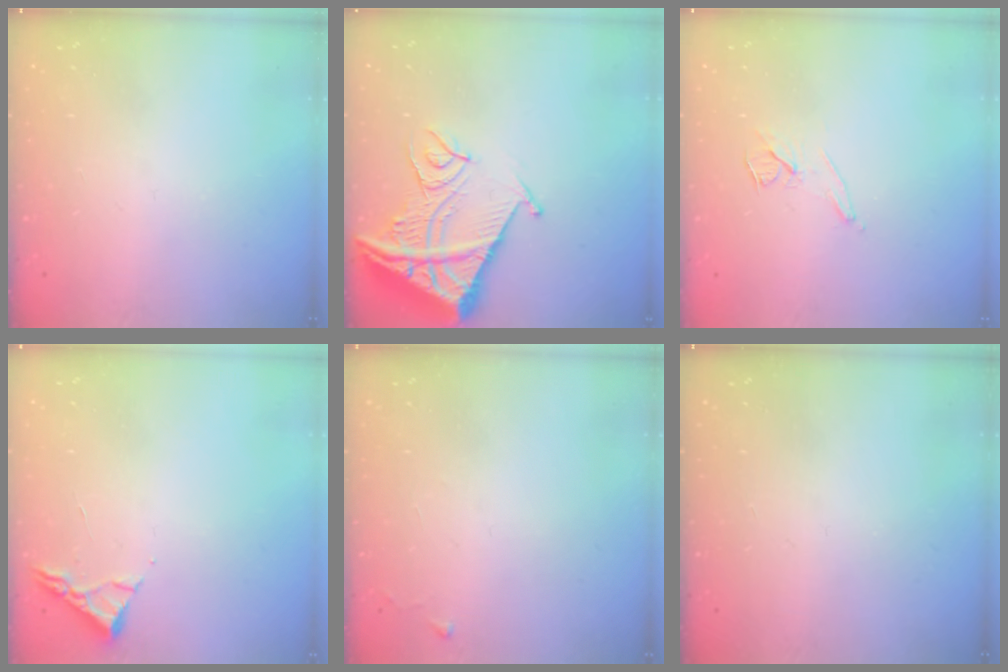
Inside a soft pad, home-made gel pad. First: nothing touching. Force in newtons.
{"total": 15.9, "press": 15.8, "slide": 1.8}
{"total": 7.4, "press": 6.8, "slide": 3.1}
{"total": 3.0, "press": 2.9, "slide": 0.4}
{"total": 3.3, "press": 3.3, "slide": 0.5}
{"total": 0.0}